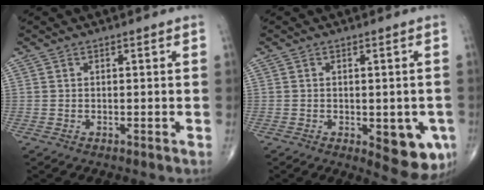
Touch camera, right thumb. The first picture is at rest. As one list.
[{"total": 9.4, "force": [-2.9, 4.1, 7.9], "torque": [-0.068, -0.007, -0.027]}]